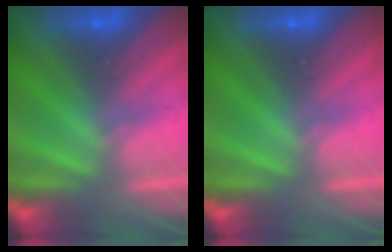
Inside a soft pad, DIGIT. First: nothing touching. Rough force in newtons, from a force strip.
{"total": 0.0}